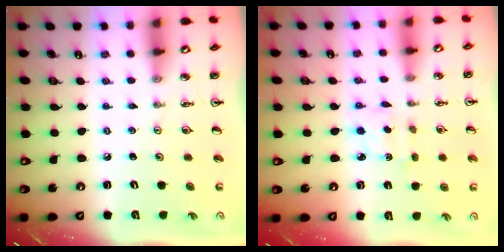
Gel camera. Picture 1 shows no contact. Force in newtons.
{"total": 1.9, "press": 1.9, "slide": 0.3}